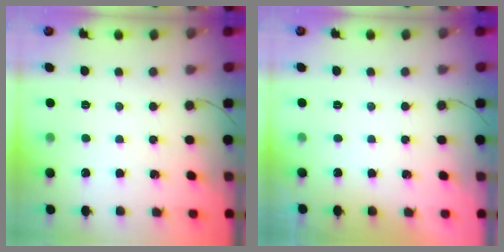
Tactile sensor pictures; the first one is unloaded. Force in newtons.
{"total": 0.0}